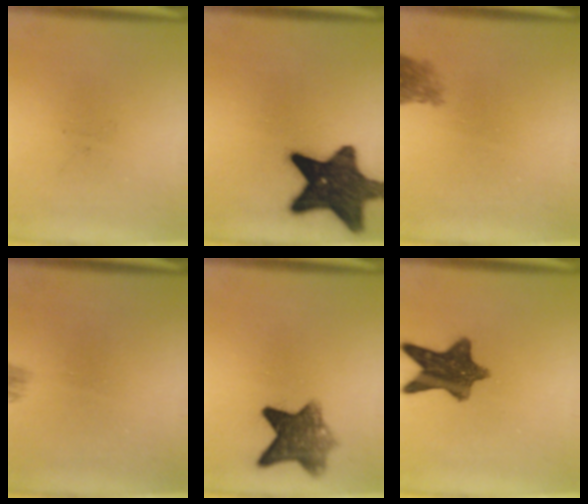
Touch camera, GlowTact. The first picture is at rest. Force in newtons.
{"total": 15.7}
{"total": 2.4}
{"total": 1.6}
{"total": 7.7}
{"total": 10.6}